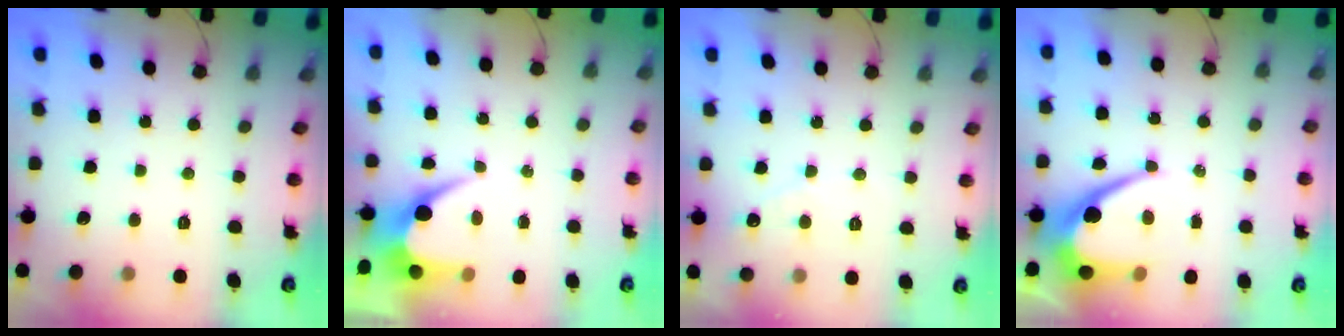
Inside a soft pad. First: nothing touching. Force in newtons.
{"total": 6.5, "press": 6.5, "slide": 0.4}
{"total": 2.9, "press": 2.9, "slide": 0.2}
{"total": 10.7, "press": 10.7, "slide": 0.9}